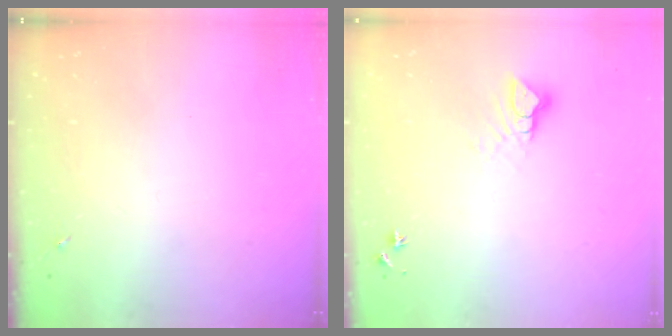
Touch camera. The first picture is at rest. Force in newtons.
{"total": 4.7, "press": 4.7, "slide": 0.3}